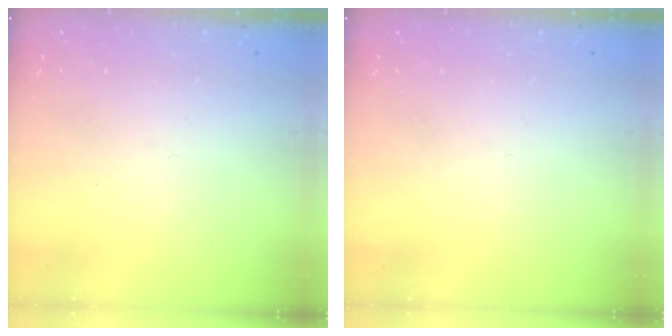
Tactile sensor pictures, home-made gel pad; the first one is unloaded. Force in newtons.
{"total": 0.0}